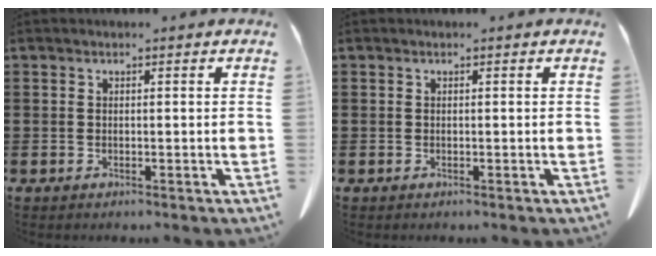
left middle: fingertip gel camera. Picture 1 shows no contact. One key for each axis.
{"total": 0.0}